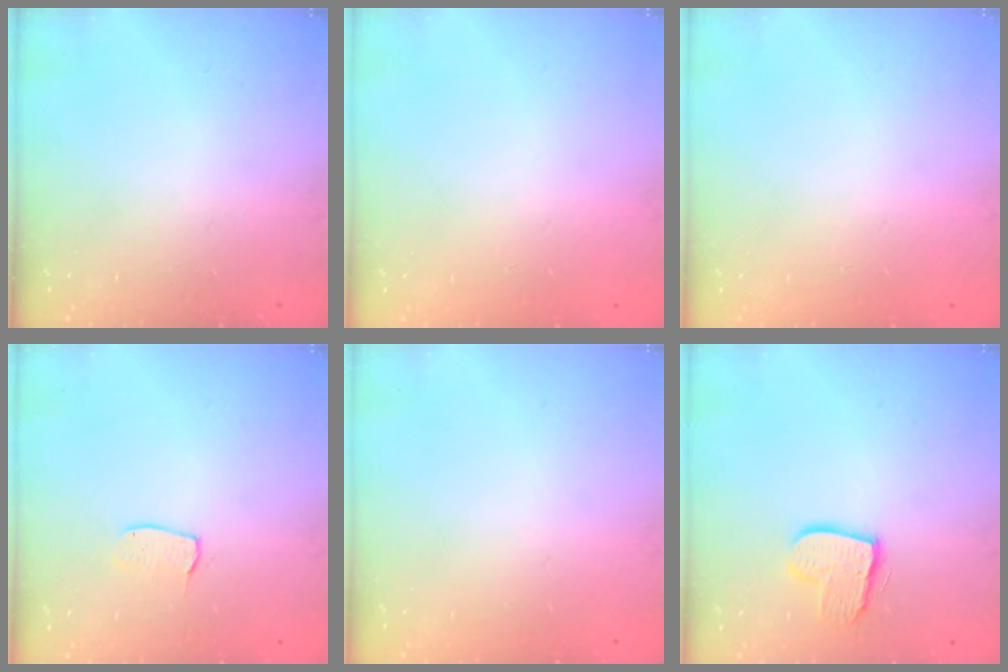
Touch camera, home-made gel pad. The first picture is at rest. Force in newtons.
{"total": 0.0}
{"total": 0.0}
{"total": 4.0, "press": 4.0, "slide": 0.2}
{"total": 0.0}
{"total": 10.3, "press": 10.3, "slide": 0.8}